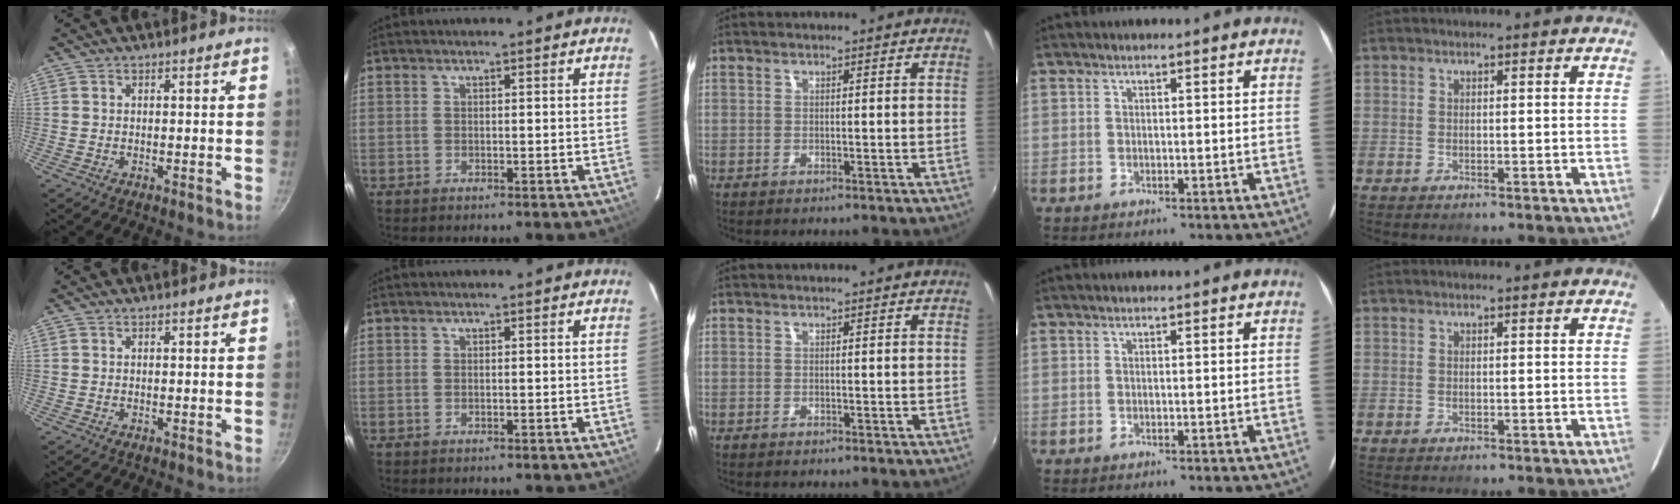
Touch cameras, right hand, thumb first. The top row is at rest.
{}